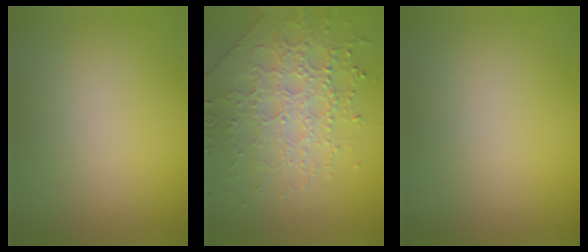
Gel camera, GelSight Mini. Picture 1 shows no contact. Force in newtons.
{"total": 4.5, "press": 4.3, "slide": 1.2}
{"total": 0.0}